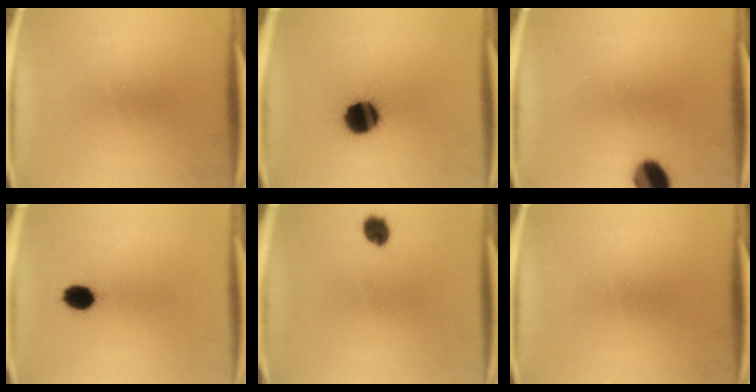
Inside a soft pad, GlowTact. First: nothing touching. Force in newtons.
{"total": 12.1}
{"total": 7.5}
{"total": 4.7}
{"total": 3.8}
{"total": 0.0}